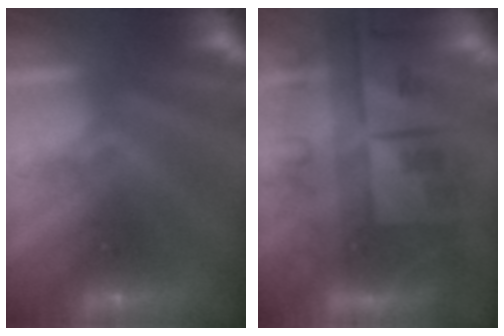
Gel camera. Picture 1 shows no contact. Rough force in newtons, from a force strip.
{"total": 10.2}